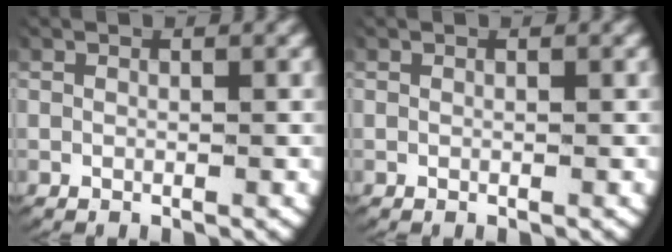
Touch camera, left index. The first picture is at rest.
{"total": 0.0}